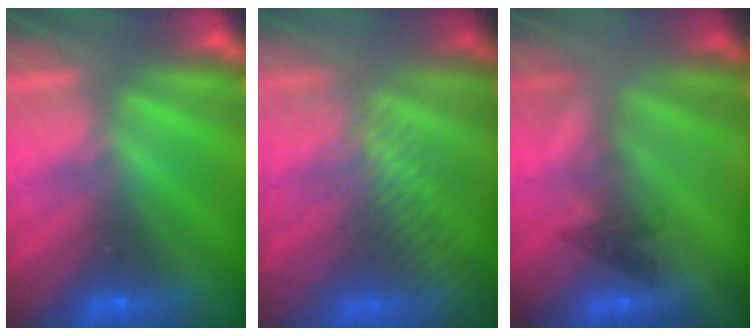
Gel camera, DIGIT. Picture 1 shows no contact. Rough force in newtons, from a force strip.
{"total": 8.3}
{"total": 2.2}